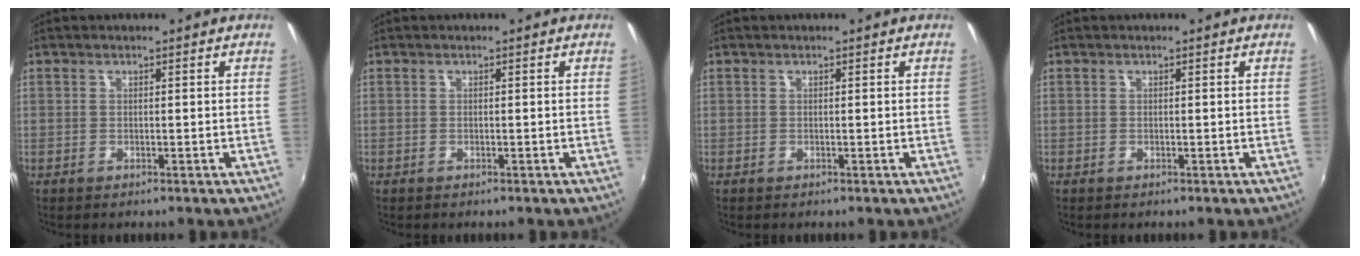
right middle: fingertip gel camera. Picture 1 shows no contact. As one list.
[{"total": 0.0}, {"total": 0.0}, {"total": 0.0}]